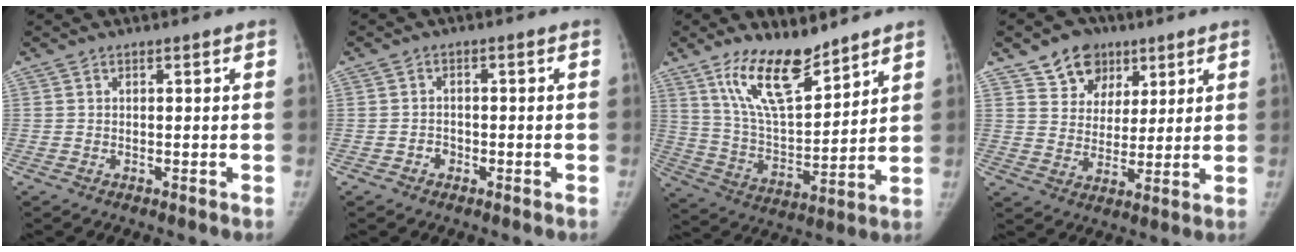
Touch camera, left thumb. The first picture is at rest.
{"total": 2.0, "force": [-1.0, 1.6, 0.5], "torque": [0.000, 0.010, -0.018]}
{"total": 14.8, "force": [10.4, 5.2, 9.1], "torque": [-0.135, -0.069, 0.203]}
{"total": 10.3, "force": [6.2, 7.8, 2.8], "torque": [-0.010, -0.028, 0.109]}